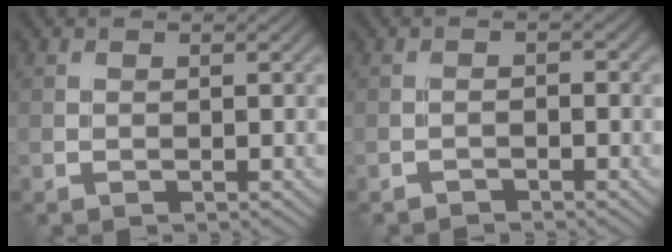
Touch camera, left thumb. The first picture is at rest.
{"total": 1.1, "force": [-1.0, 0.3, 0.3], "torque": [-0.004, 0.001, -0.023]}